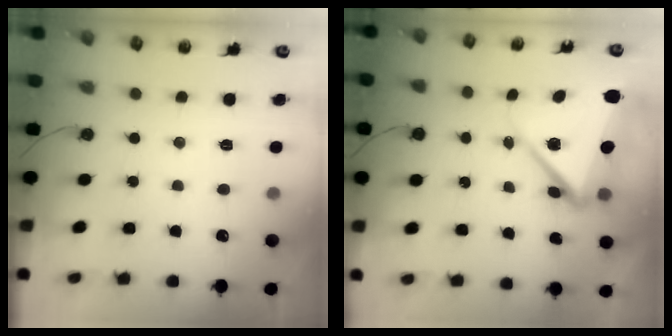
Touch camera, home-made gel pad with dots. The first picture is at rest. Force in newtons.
{"total": 9.5, "press": 9.4, "slide": 1.8}